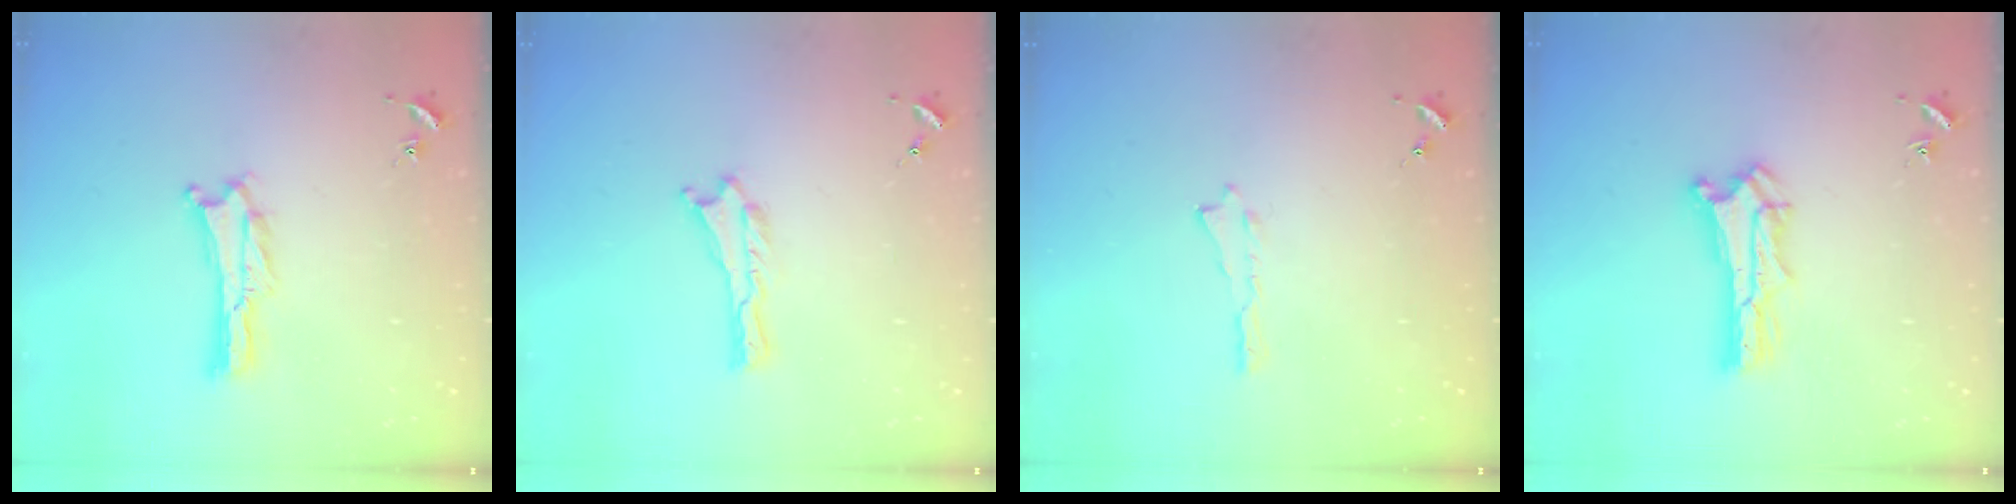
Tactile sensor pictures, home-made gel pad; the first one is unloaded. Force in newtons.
{"total": 0.0}
{"total": 0.0}
{"total": 1.4, "press": 1.4, "slide": 0.2}